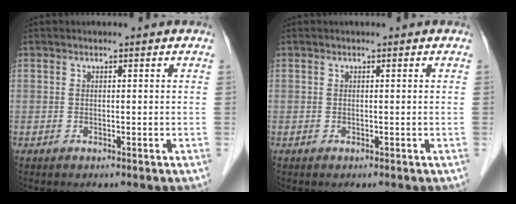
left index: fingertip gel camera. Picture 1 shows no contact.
{"total": 0.0}